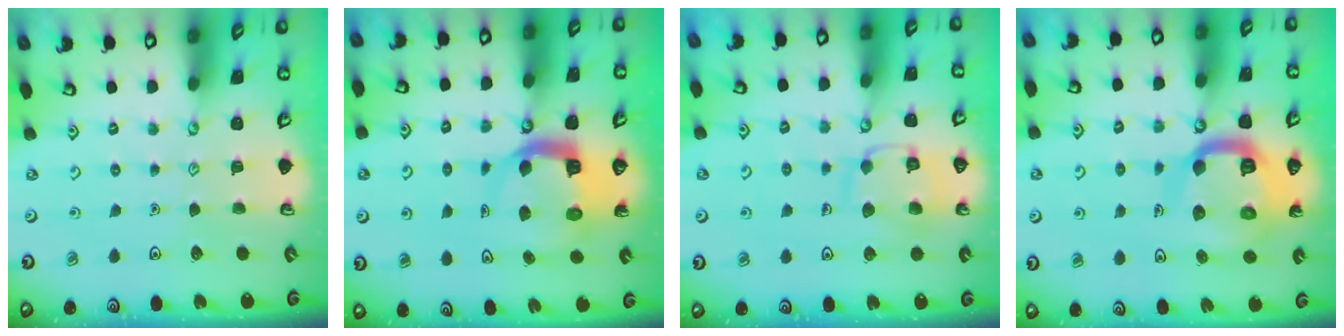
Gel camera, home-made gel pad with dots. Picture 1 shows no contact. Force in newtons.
{"total": 8.0, "press": 7.9, "slide": 1.1}
{"total": 11.8, "press": 11.7, "slide": 0.9}
{"total": 15.4, "press": 15.3, "slide": 1.9}